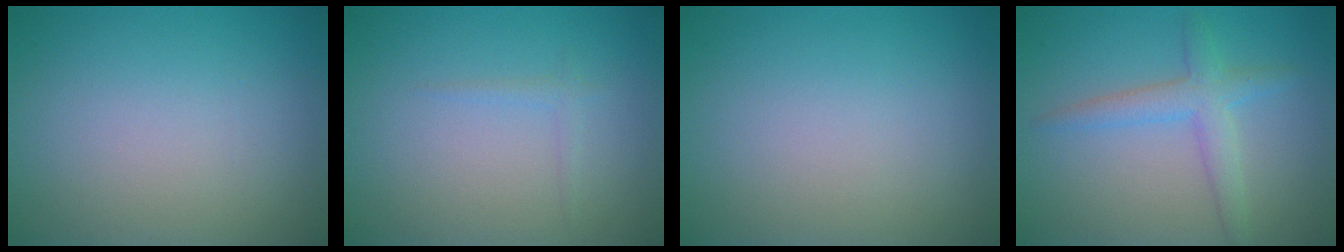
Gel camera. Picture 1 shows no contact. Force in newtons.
{"total": 0.9, "press": 0.8, "slide": 0.1}
{"total": 0.0}
{"total": 2.9, "press": 2.9, "slide": 0.1}